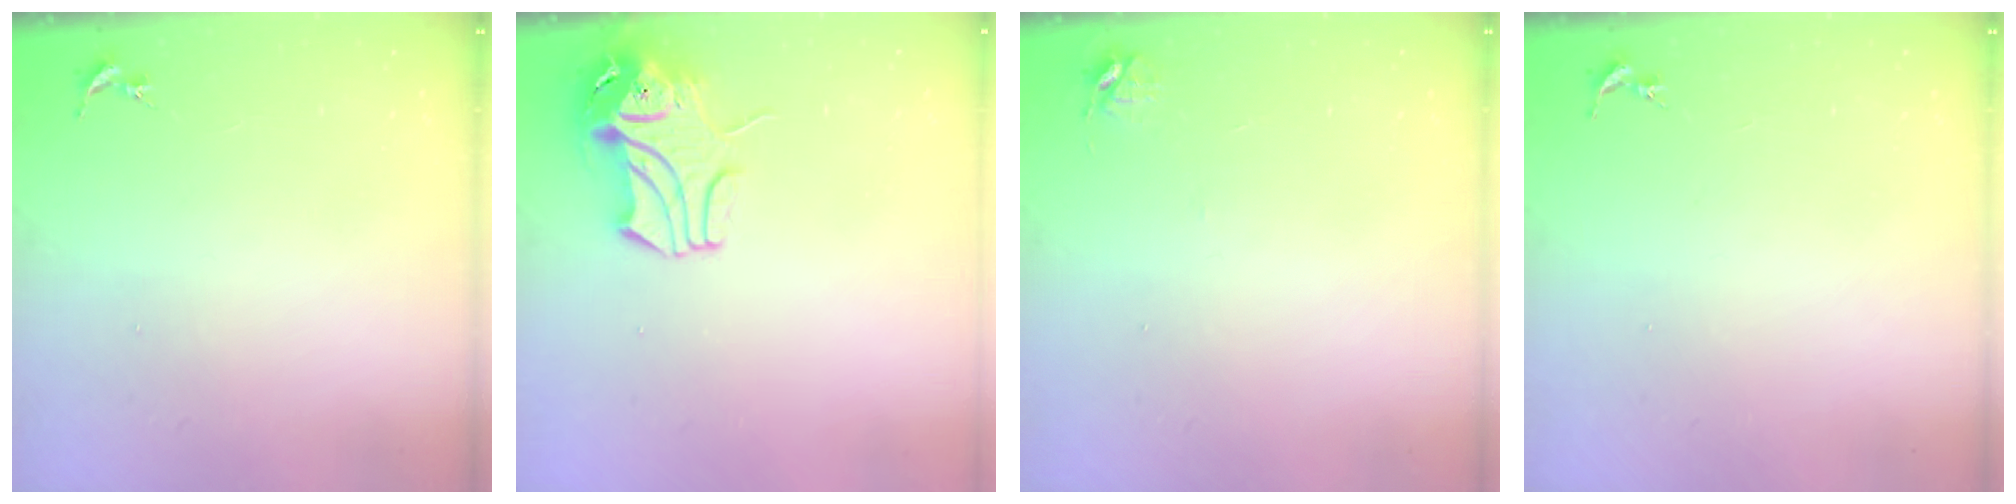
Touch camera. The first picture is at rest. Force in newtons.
{"total": 9.1, "press": 9.0, "slide": 1.4}
{"total": 4.7, "press": 4.7, "slide": 0.6}
{"total": 0.0}